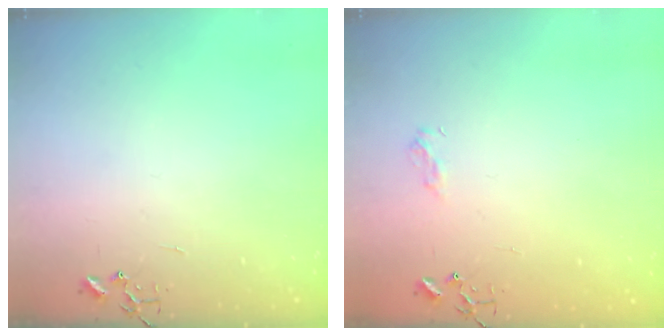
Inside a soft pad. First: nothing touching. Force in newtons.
{"total": 7.1, "press": 7.1, "slide": 0.8}